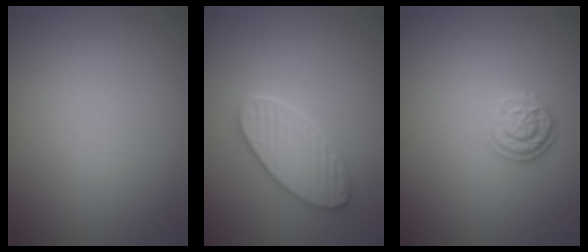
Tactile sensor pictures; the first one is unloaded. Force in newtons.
{"total": 3.7, "press": 3.6, "slide": 0.5}
{"total": 2.4, "press": 2.1, "slide": 1.3}